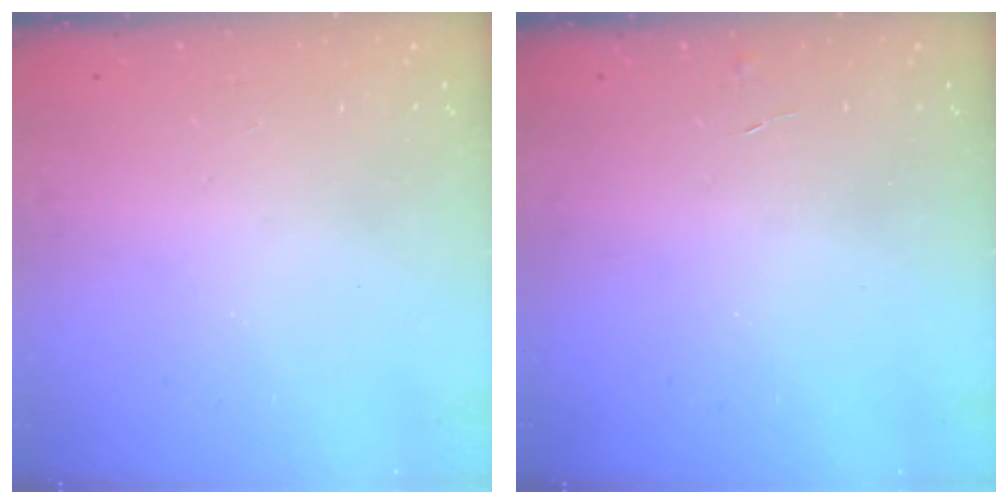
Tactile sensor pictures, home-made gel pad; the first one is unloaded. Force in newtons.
{"total": 2.9, "press": 2.9, "slide": 0.3}